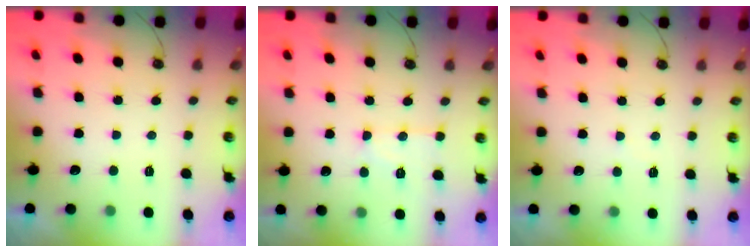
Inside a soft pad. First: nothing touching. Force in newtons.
{"total": 9.2, "press": 9.2, "slide": 0.8}
{"total": 2.9, "press": 2.9, "slide": 0.4}